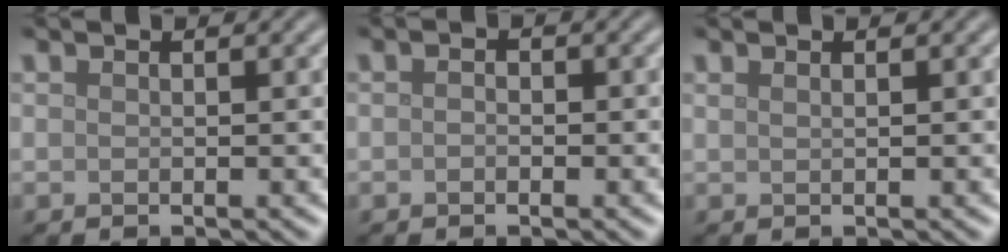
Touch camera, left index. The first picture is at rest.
{"total": 0.9, "force": [-0.1, 0.7, 0.6], "torque": [-0.012, -0.002, -0.006]}
{"total": 0.7, "force": [0.5, 0.3, 0.4], "torque": [-0.005, 0.000, 0.005]}